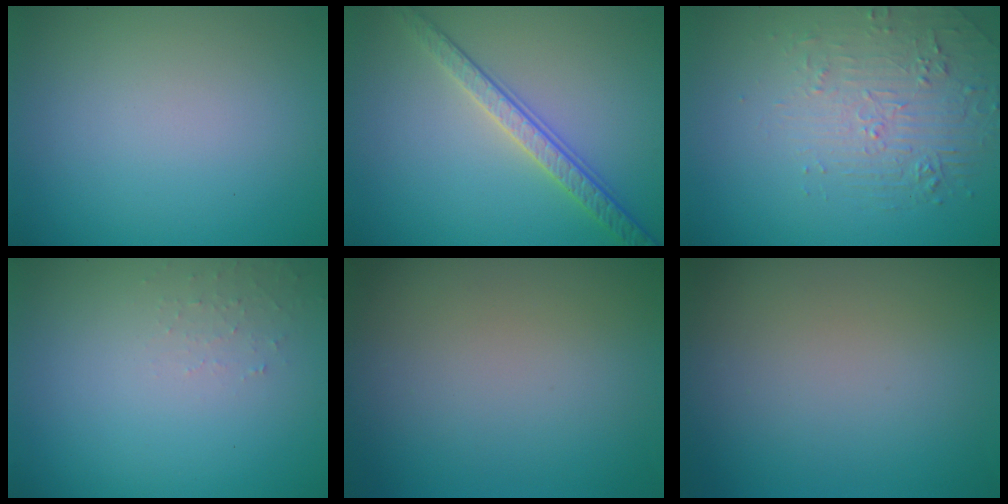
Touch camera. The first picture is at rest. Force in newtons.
{"total": 3.6, "press": 3.3, "slide": 1.6}
{"total": 2.1, "press": 1.5, "slide": 1.5}
{"total": 1.1, "press": 1.0, "slide": 0.2}
{"total": 0.0}
{"total": 0.0}